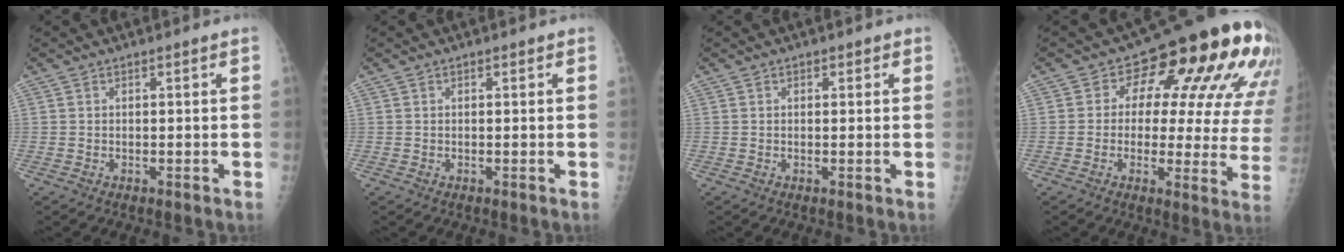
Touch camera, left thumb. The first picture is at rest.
{"total": 0.0}
{"total": 1.0, "force": [0.5, 0.7, 0.5], "torque": [0.001, 0.000, 0.002]}
{"total": 21.0, "force": [8.3, 11.0, 15.9], "torque": [-0.156, -0.013, 0.090]}